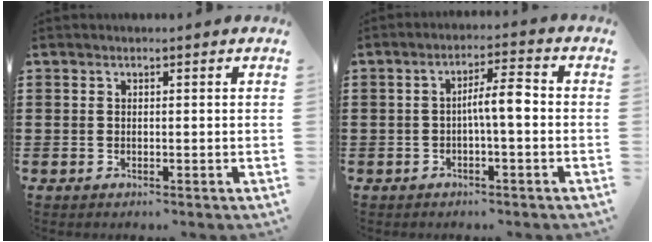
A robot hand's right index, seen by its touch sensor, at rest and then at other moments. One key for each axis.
{"total": 4.7, "fx": -0.6, "fy": 0.8, "fz": 4.6, "tx": -0.085, "ty": 0.007, "tz": -0.015}